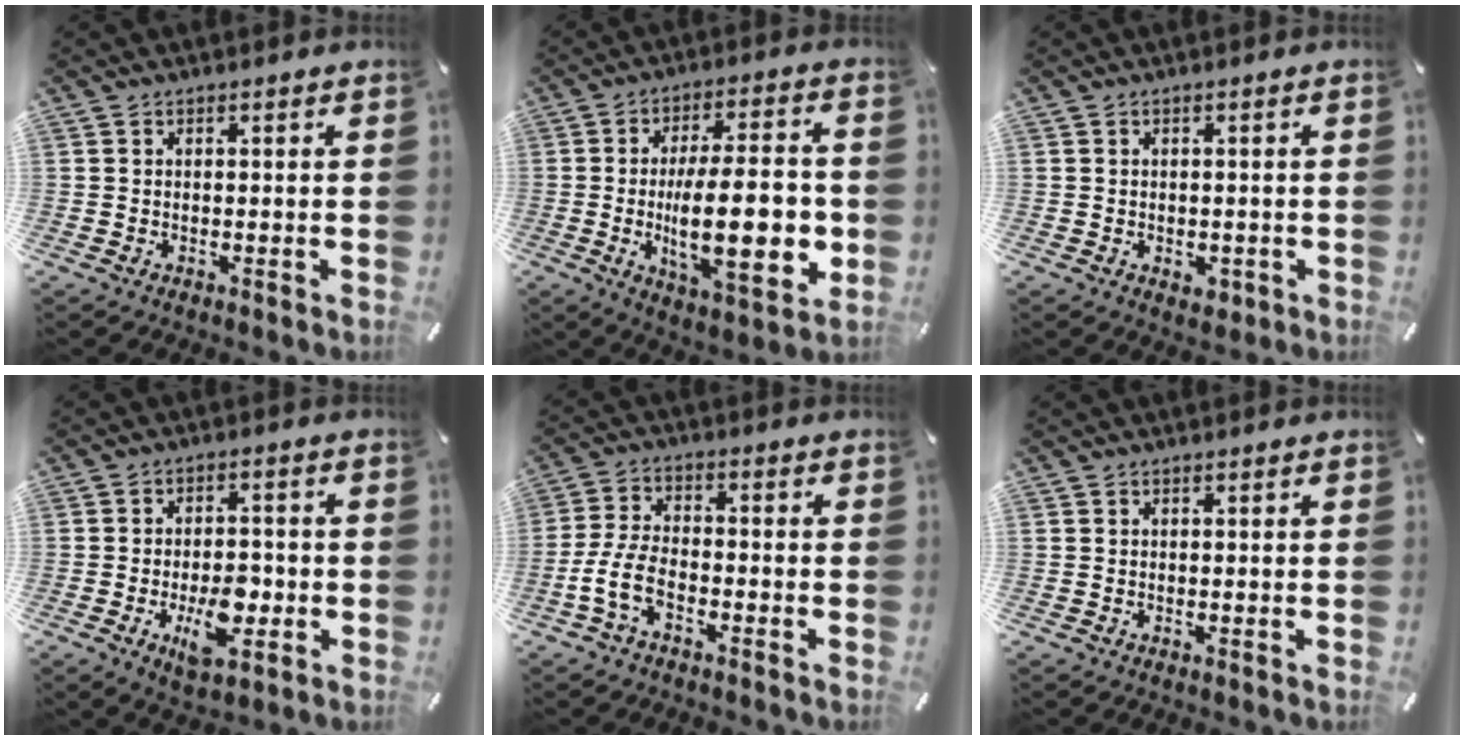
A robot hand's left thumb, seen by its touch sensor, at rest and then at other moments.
{"total": 22.4, "force": [-2.8, 7.9, 20.8], "torque": [-0.347, -0.012, -0.038]}
{"total": 2.2, "force": [-0.7, 1.6, 1.3], "torque": [-0.021, 0.002, -0.011]}
{"total": 9.5, "force": [-3.0, 5.3, 7.3], "torque": [-0.108, 0.003, -0.049]}
{"total": 7.9, "force": [-4.0, 4.0, 5.6], "torque": [-0.127, 0.005, -0.075]}
{"total": 0.0}